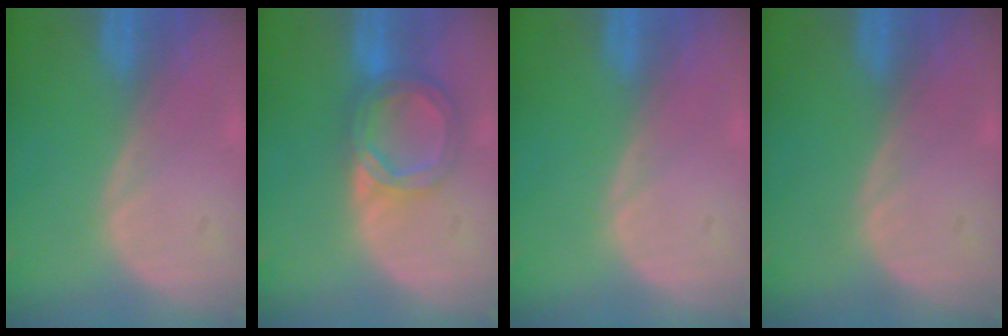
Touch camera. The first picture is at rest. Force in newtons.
{"total": 6.4, "press": 5.6, "slide": 3.1}
{"total": 0.0}
{"total": 0.0}